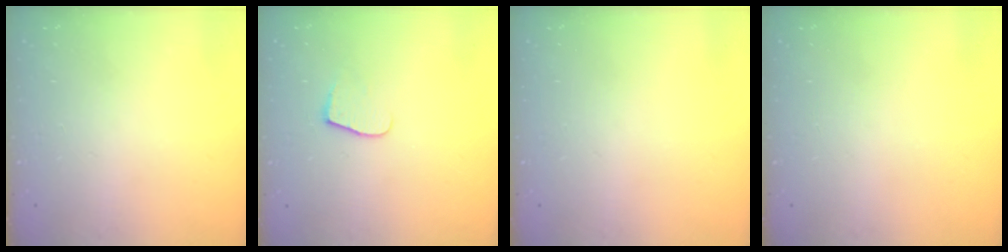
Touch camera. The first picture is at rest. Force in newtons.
{"total": 5.4, "press": 5.4, "slide": 0.5}
{"total": 0.0}
{"total": 0.0}